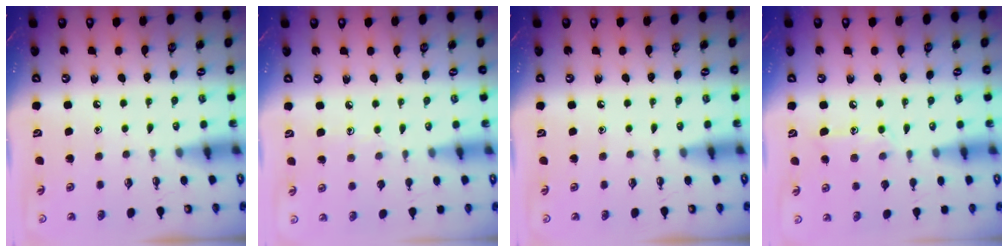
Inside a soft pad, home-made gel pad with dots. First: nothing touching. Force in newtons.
{"total": 5.1, "press": 5.1, "slide": 0.5}
{"total": 0.0}
{"total": 10.3, "press": 10.3, "slide": 0.8}